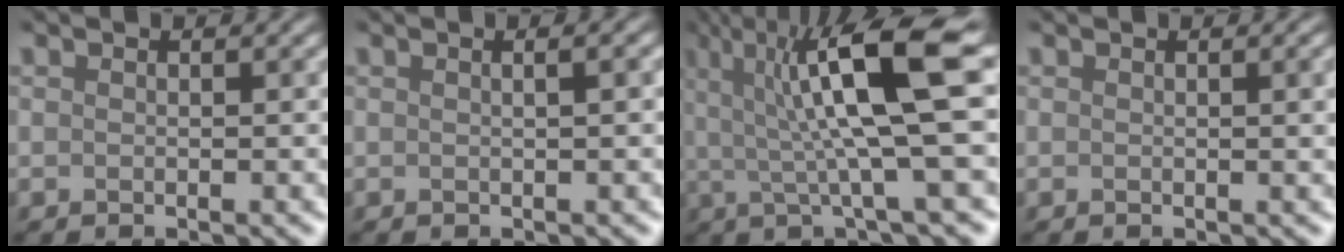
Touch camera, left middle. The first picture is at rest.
{"total": 3.0, "force": [0.8, 1.5, 2.4], "torque": [0.000, 0.019, -0.015]}
{"total": 9.5, "force": [2.7, 1.6, 8.9], "torque": [-0.152, 0.014, 0.058]}
{"total": 2.1, "force": [0.5, 1.1, 1.7], "torque": [-0.001, 0.015, -0.012]}